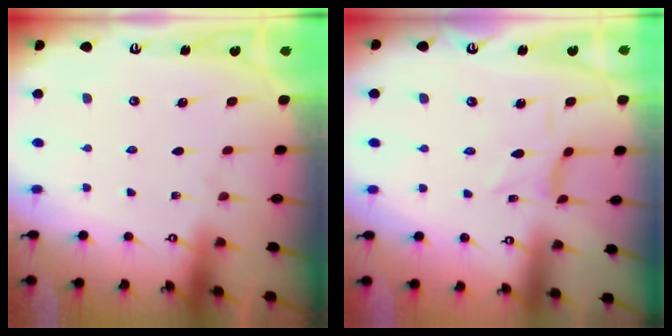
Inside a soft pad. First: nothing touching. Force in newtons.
{"total": 1.0, "press": 0.9, "slide": 0.4}